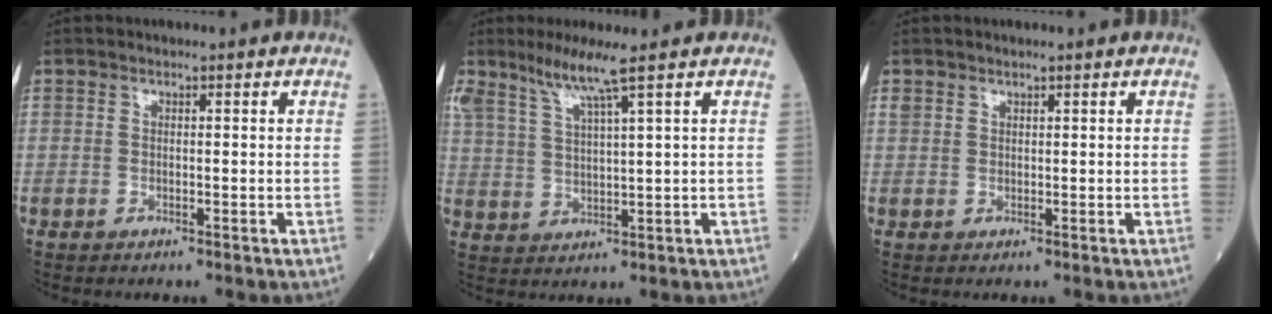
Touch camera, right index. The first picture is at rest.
{"total": 6.1, "force": [4.3, -0.9, 4.2], "torque": [-0.090, -0.002, 0.090]}
{"total": 1.4, "force": [1.0, 0.9, 0.2], "torque": [0.001, 0.004, 0.019]}